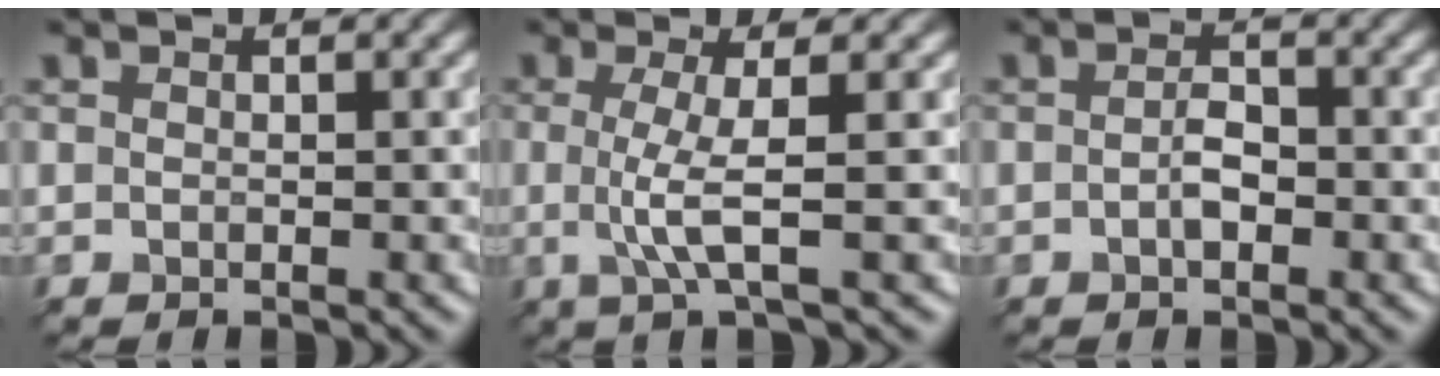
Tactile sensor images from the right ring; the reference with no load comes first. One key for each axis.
{"total": 2.8, "fx": 0.0, "fy": 0.1, "fz": 2.8, "tx": -0.065, "ty": 0.002, "tz": 0.008}
{"total": 0.9, "fx": -0.6, "fy": -0.1, "fz": 0.6, "tx": -0.023, "ty": 0.008, "tz": -0.001}